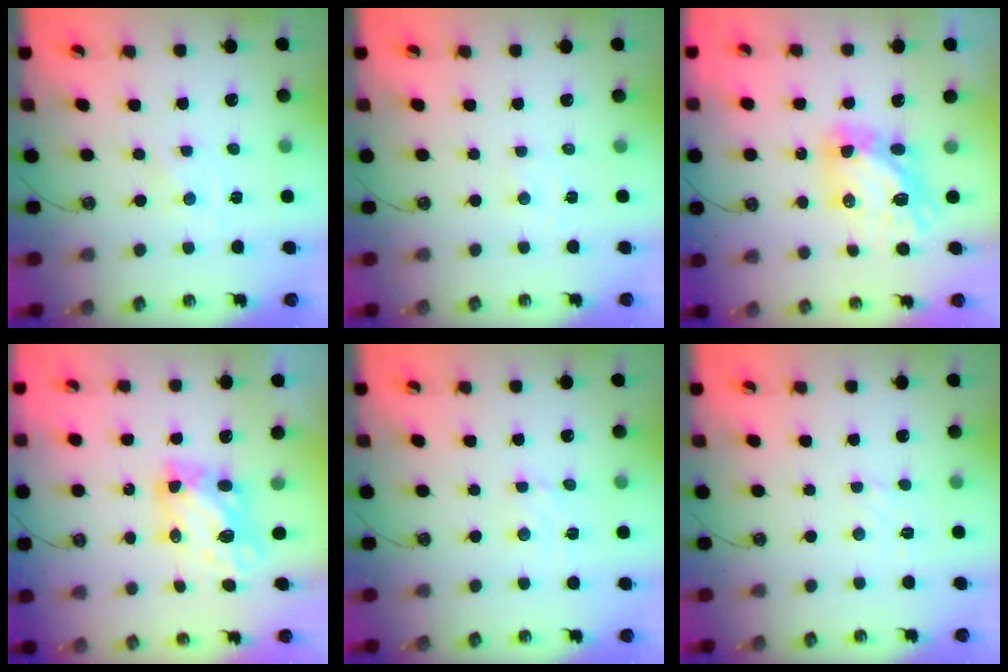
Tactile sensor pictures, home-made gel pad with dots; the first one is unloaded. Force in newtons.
{"total": 3.4, "press": 3.3, "slide": 0.6}
{"total": 12.2, "press": 12.2, "slide": 1.2}
{"total": 6.3, "press": 6.3, "slide": 0.7}
{"total": 2.5, "press": 2.5, "slide": 0.3}
{"total": 1.8, "press": 1.7, "slide": 0.5}